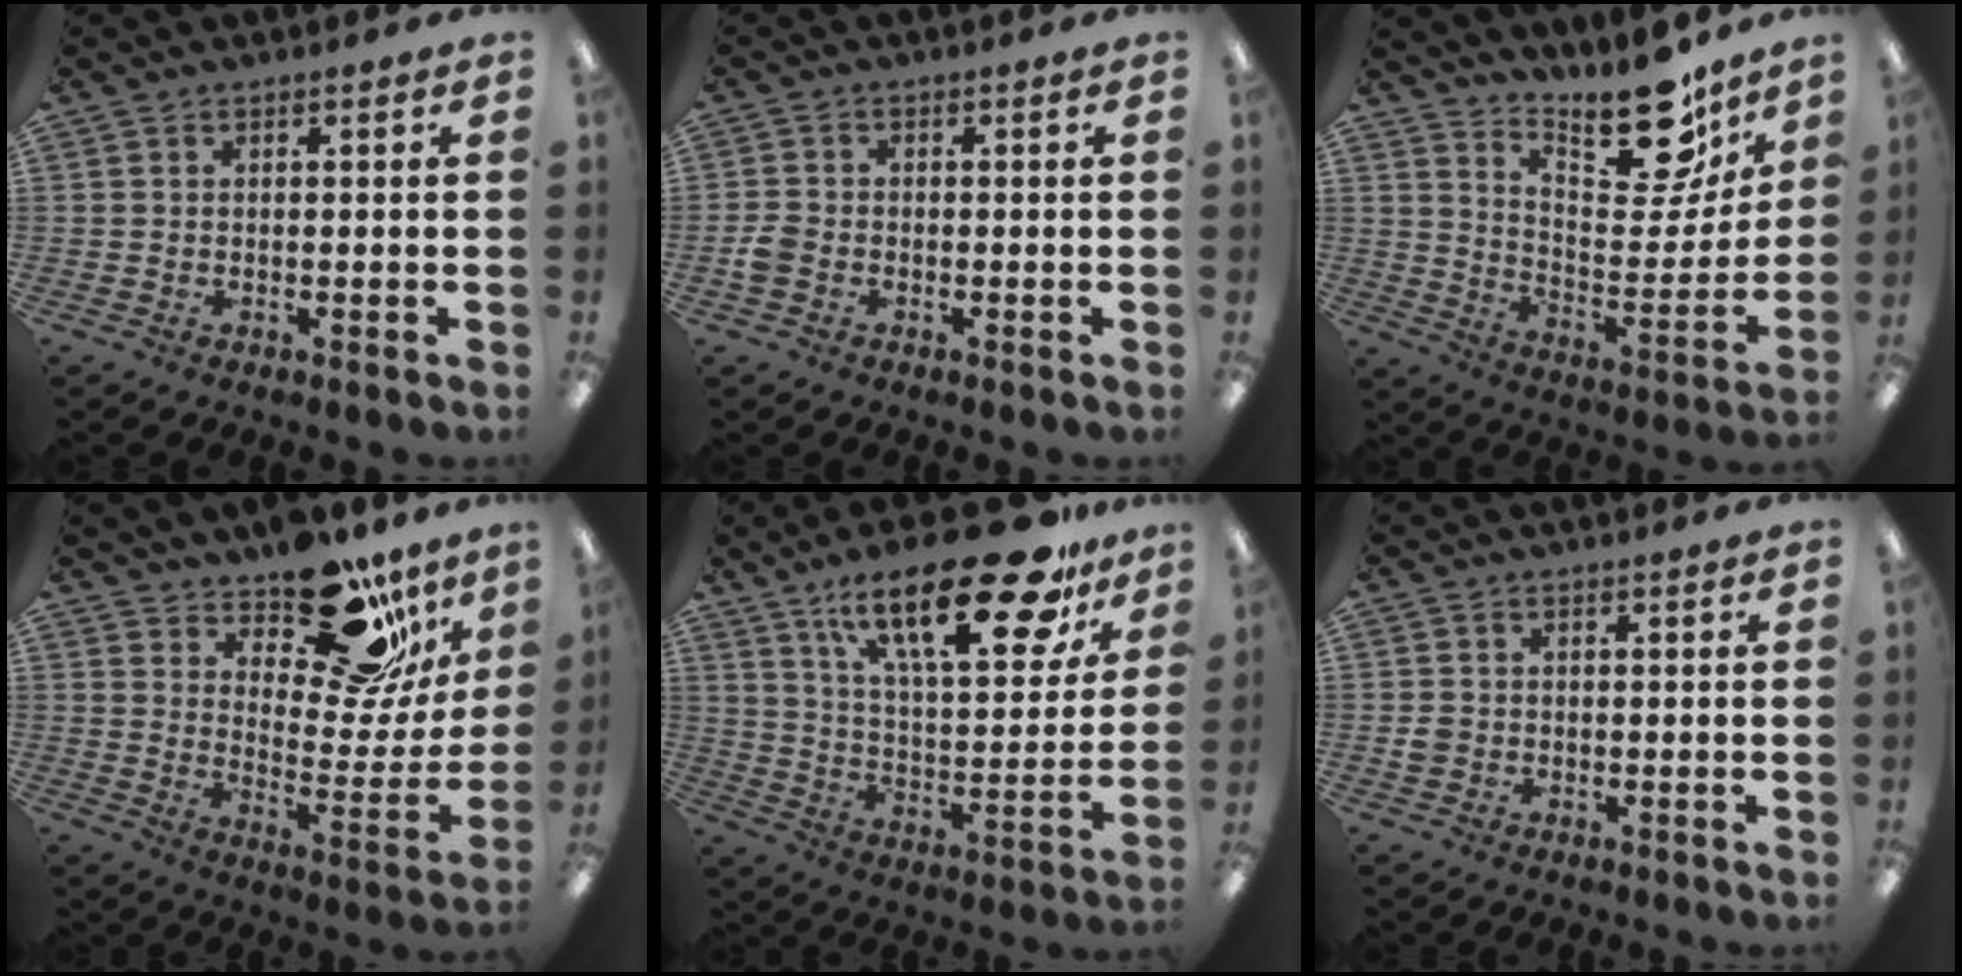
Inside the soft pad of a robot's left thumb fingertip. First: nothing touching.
{"total": 3.0, "force": [-1.1, 2.3, 1.7], "torque": [-0.034, 0.006, -0.021]}
{"total": 19.2, "force": [15.5, 6.4, 9.2], "torque": [-0.123, -0.121, 0.262]}
{"total": 19.7, "force": [14.7, 8.5, 10.1], "torque": [-0.134, -0.103, 0.251]}
{"total": 27.9, "force": [18.3, 9.4, 18.9], "torque": [-0.288, -0.108, 0.298]}
{"total": 1.9, "force": [-0.1, 1.8, 0.6], "torque": [-0.004, 0.001, -0.005]}